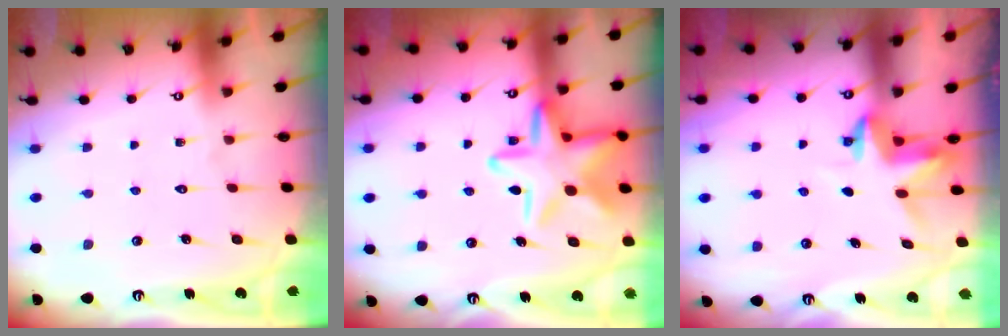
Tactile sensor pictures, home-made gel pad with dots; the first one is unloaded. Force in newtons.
{"total": 17.8, "press": 17.7, "slide": 1.2}
{"total": 4.0, "press": 4.0, "slide": 0.3}